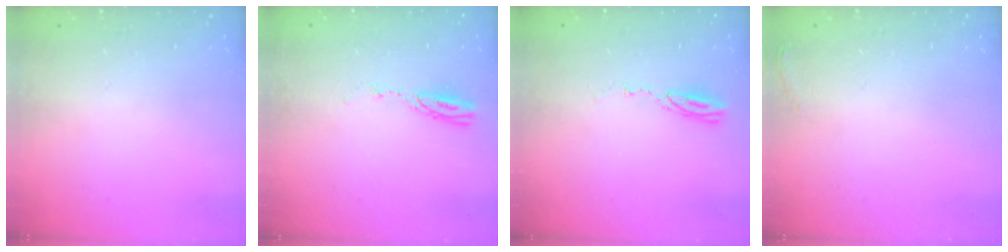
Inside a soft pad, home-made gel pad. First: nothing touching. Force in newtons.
{"total": 3.6, "press": 3.6, "slide": 0.3}
{"total": 3.7, "press": 3.7, "slide": 0.2}
{"total": 3.9, "press": 3.2, "slide": 2.2}